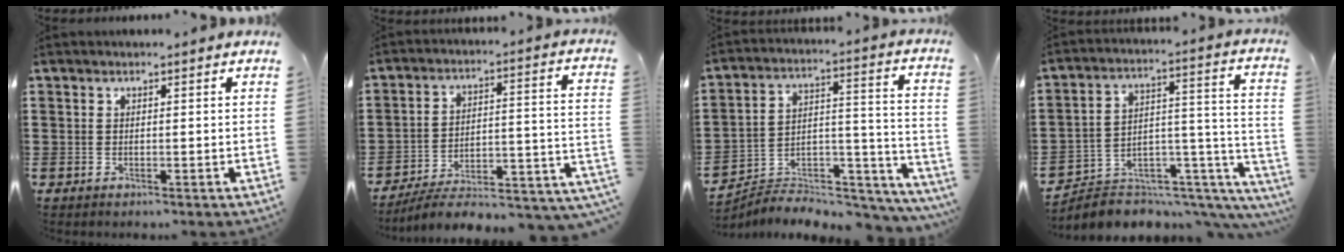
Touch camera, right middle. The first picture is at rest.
{"total": 4.6, "force": [-4.1, 0.8, 2.0], "torque": [-0.032, -0.016, -0.082]}
{"total": 4.4, "force": [-4.2, 1.0, 0.0], "torque": [0.001, -0.005, -0.088]}
{"total": 4.2, "force": [-3.6, 2.1, 0.9], "torque": [-0.020, -0.014, -0.065]}